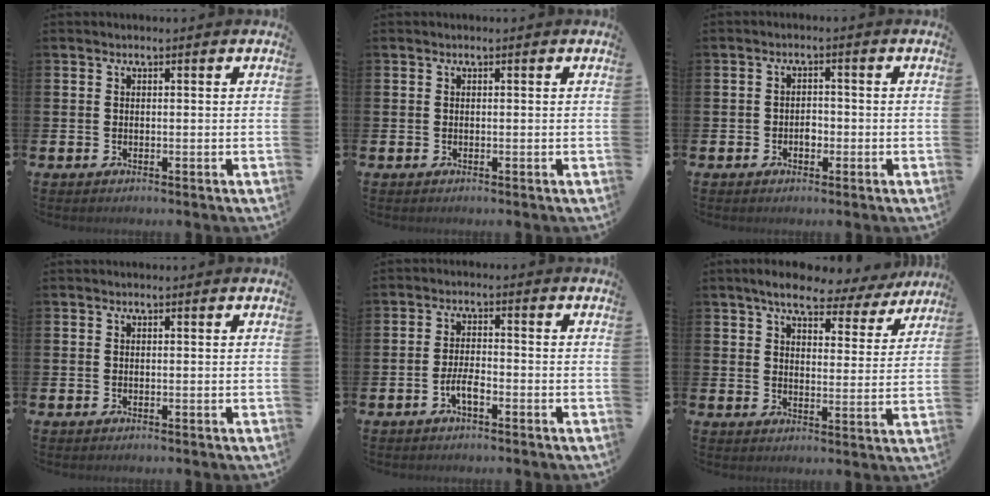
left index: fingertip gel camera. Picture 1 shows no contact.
{"total": 0.0}
{"total": 1.8, "force": [-0.7, 1.3, 0.9], "torque": [-0.008, 0.000, -0.018]}
{"total": 0.0}
{"total": 3.0, "force": [-1.4, 1.0, 2.4], "torque": [-0.056, 0.005, -0.028]}
{"total": 6.6, "force": [5.9, 1.9, 2.4], "torque": [-0.049, -0.033, 0.096]}